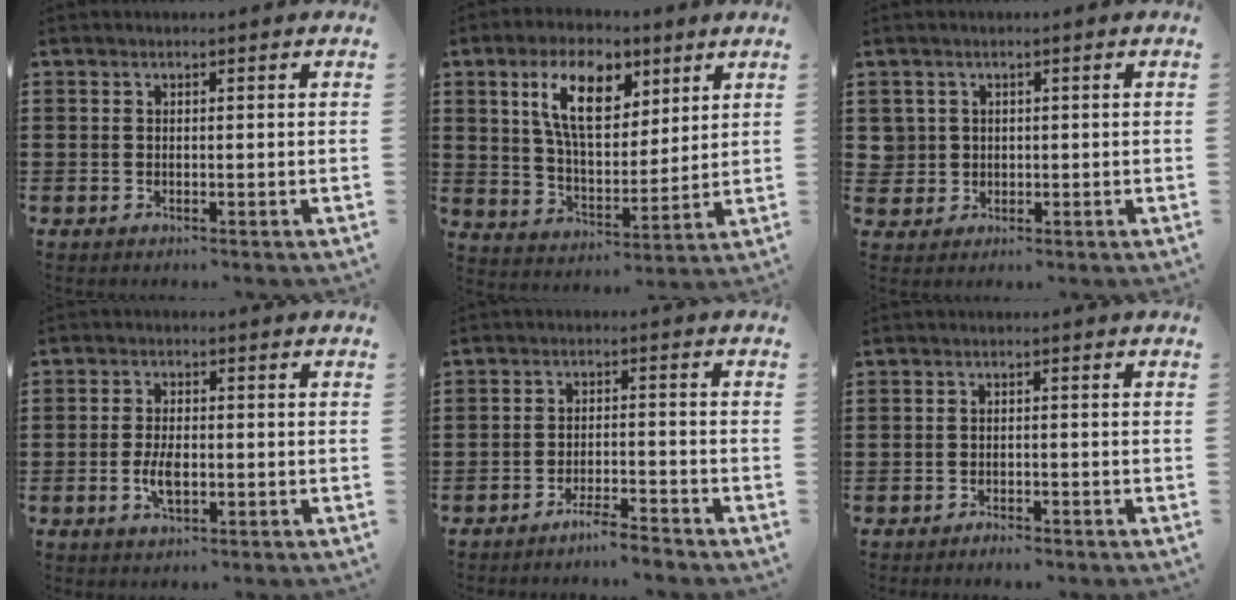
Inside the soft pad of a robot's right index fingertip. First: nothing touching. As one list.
[{"total": 11.0, "force": [5.4, 5.5, 7.9], "torque": [-0.151, 0.004, 0.095]}, {"total": 2.0, "force": [0.3, 2.0, 0.2], "torque": [-0.015, 0.008, 0.004]}, {"total": 4.1, "force": [-1.0, 1.7, 3.6], "torque": [-0.078, -0.003, -0.019]}, {"total": 3.6, "force": [-3.4, -0.1, 1.1], "torque": [-0.021, 0.001, -0.066]}, {"total": 1.3, "force": [-1.3, 0.1, 0.1], "torque": [-0.007, 0.000, -0.026]}]